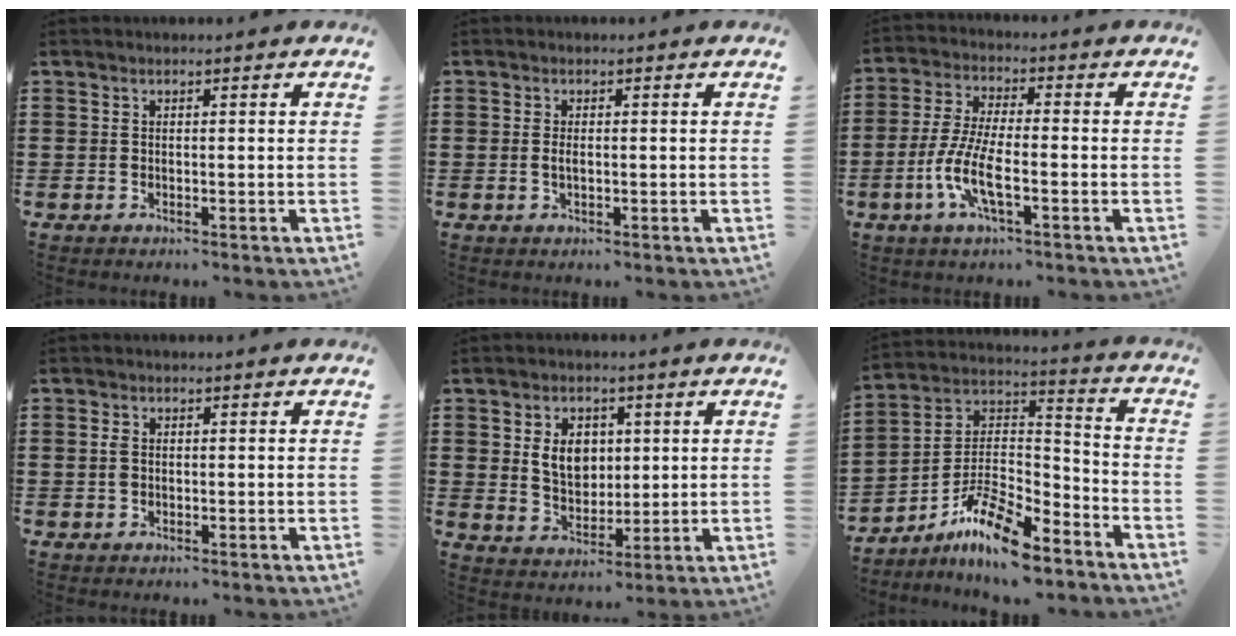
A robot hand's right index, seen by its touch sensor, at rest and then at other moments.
{"total": 1.2, "force": [-0.1, 0.3, 1.2], "torque": [-0.023, 0.000, -0.002]}
{"total": 7.6, "force": [-3.2, 1.8, 6.6], "torque": [-0.159, -0.016, -0.067]}
{"total": 1.5, "force": [0.1, 1.0, 1.2], "torque": [-0.033, 0.002, -0.002]}
{"total": 6.2, "force": [1.3, 4.6, 3.9], "torque": [-0.075, 0.009, 0.018]}
{"total": 11.2, "force": [-8.8, 2.7, 6.4], "torque": [-0.133, 0.018, -0.175]}